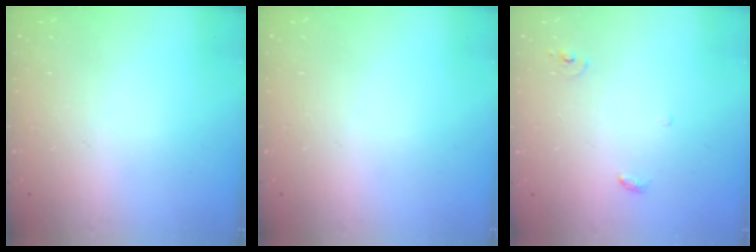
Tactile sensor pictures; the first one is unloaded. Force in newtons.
{"total": 0.0}
{"total": 3.4, "press": 3.4, "slide": 0.2}